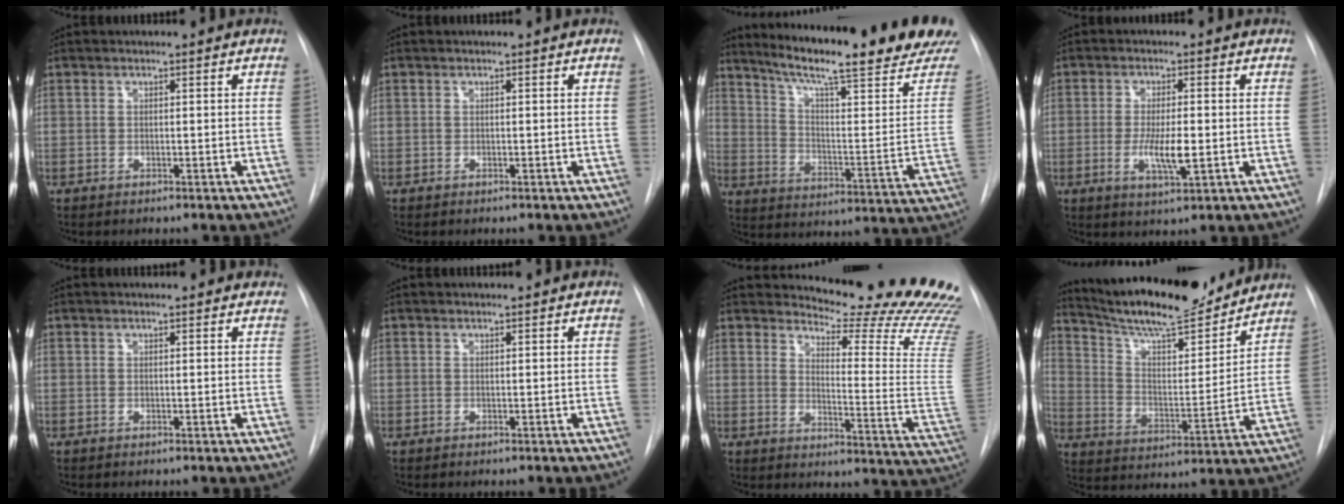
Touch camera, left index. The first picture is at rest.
{"total": 0.0}
{"total": 24.3, "force": [20.0, 0.2, 13.8], "torque": [-0.208, -0.083, 0.265]}
{"total": 5.6, "force": [-1.7, 1.0, 5.2], "torque": [-0.101, -0.017, -0.025]}
{"total": 3.1, "force": [2.8, 1.0, 0.8], "torque": [-0.009, 0.009, 0.021]}
{"total": 0.0}
{"total": 20.3, "force": [19.5, -0.4, 5.8], "torque": [-0.089, -0.174, 0.223]}
{"total": 18.6, "force": [16.7, 3.0, 7.5], "torque": [-0.128, -0.011, 0.263]}